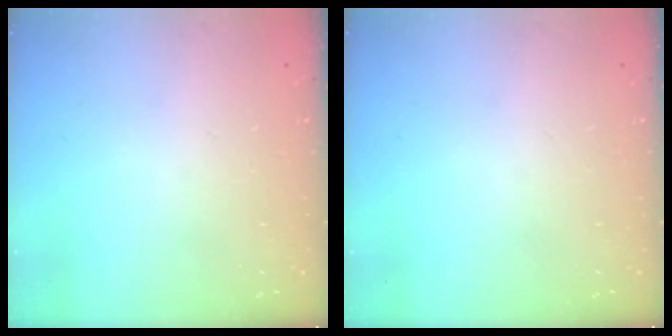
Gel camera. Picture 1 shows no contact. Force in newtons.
{"total": 0.0}